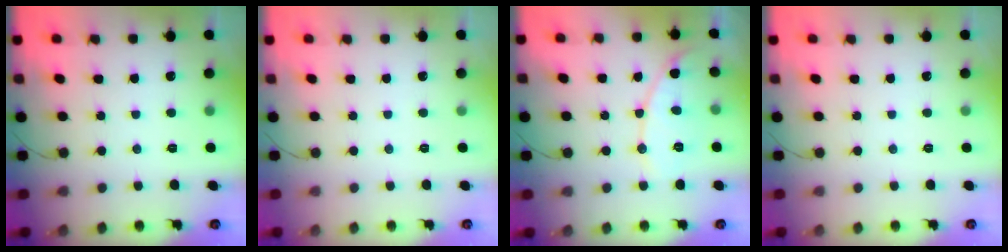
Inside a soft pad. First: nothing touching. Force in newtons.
{"total": 0.0}
{"total": 8.6, "press": 8.6, "slide": 0.4}
{"total": 0.0}